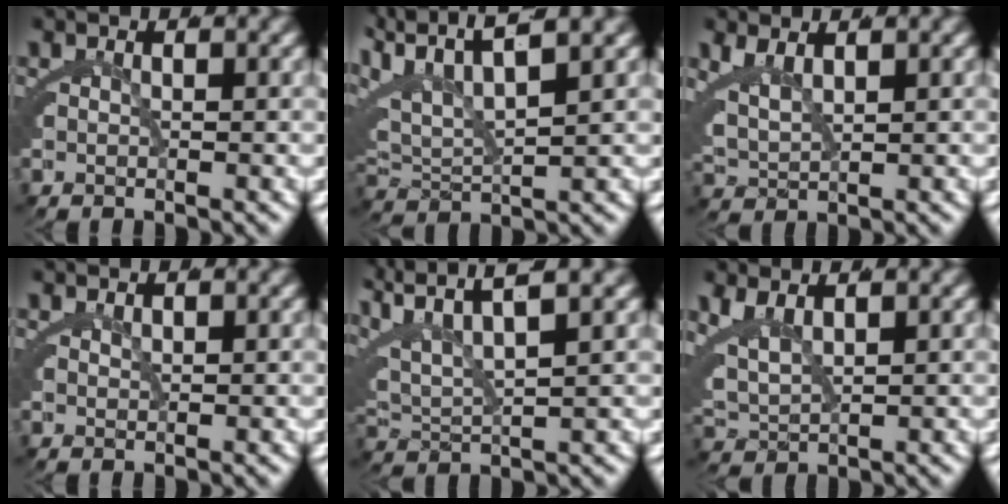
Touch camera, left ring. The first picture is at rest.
{"total": 7.7, "force": [2.8, 5.2, 5.0], "torque": [-0.123, -0.001, 0.045]}
{"total": 2.5, "force": [1.3, 1.3, 1.7], "torque": [-0.054, -0.014, 0.041]}
{"total": 1.0, "force": [0.7, 0.4, 0.4], "torque": [-0.006, -0.002, 0.015]}
{"total": 6.3, "force": [2.5, 3.8, 4.5], "torque": [-0.106, -0.006, 0.046]}
{"total": 3.4, "force": [1.2, 2.2, 2.3], "torque": [-0.076, -0.017, 0.040]}